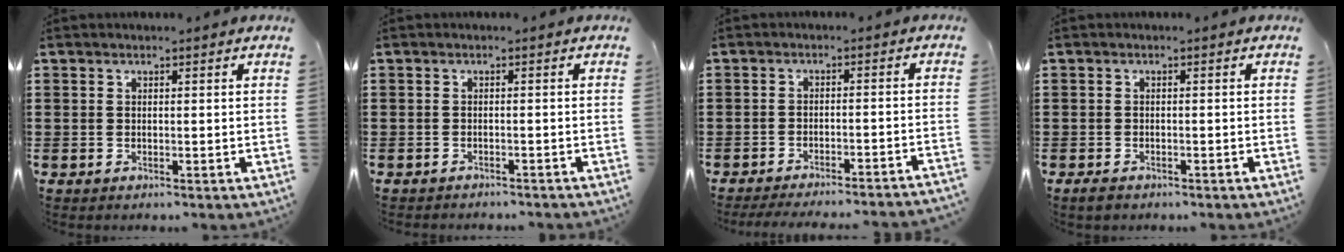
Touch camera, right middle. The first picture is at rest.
{"total": 0.7, "force": [-0.7, 0.0, 0.1], "torque": [-0.003, 0.000, -0.015]}
{"total": 3.2, "force": [-3.1, -0.3, 0.9], "torque": [-0.016, -0.002, -0.063]}
{"total": 0.9, "force": [-0.7, 0.4, 0.4], "torque": [-0.010, -0.002, -0.014]}